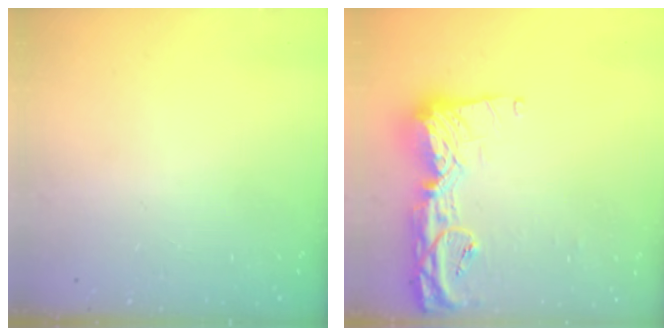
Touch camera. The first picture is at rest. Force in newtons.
{"total": 16.7, "press": 16.6, "slide": 1.5}